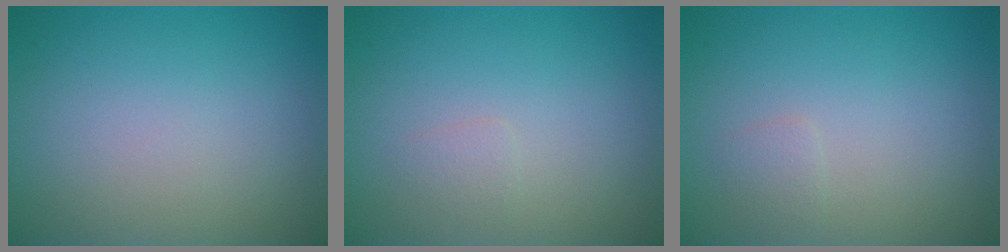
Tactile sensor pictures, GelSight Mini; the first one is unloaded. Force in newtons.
{"total": 0.7, "press": 0.7, "slide": 0.1}
{"total": 0.8, "press": 0.8, "slide": 0.1}